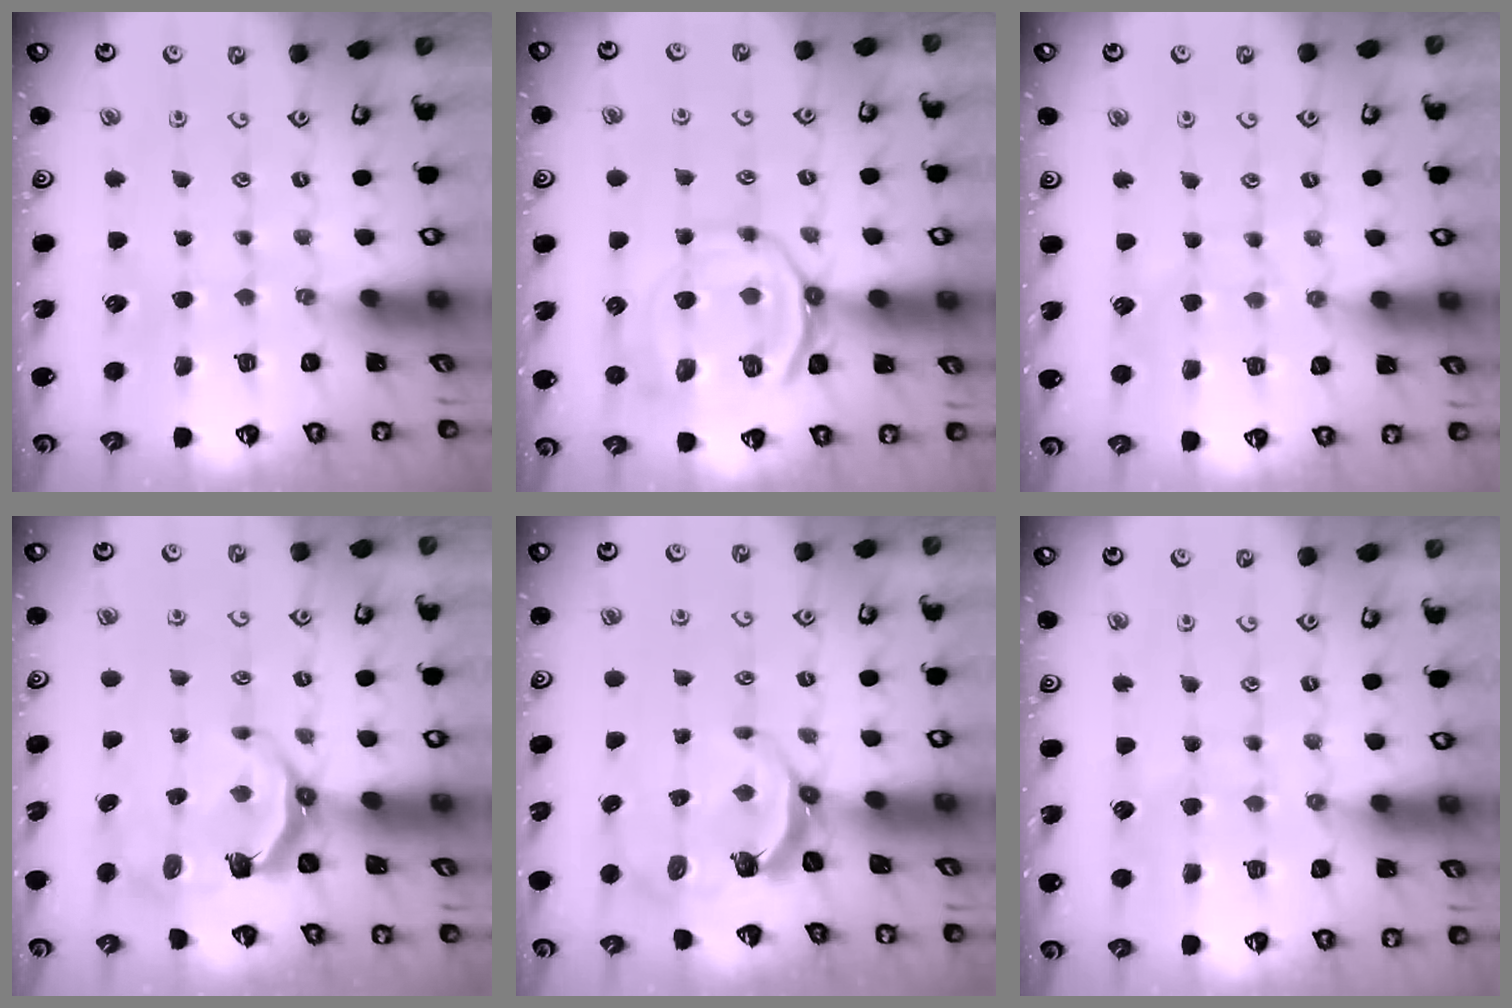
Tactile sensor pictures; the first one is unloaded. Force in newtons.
{"total": 12.5, "press": 12.5, "slide": 1.2}
{"total": 5.1, "press": 5.1, "slide": 0.5}
{"total": 5.5, "press": 3.9, "slide": 3.8}
{"total": 5.8, "press": 4.7, "slide": 3.4}
{"total": 5.7, "press": 5.7, "slide": 0.5}